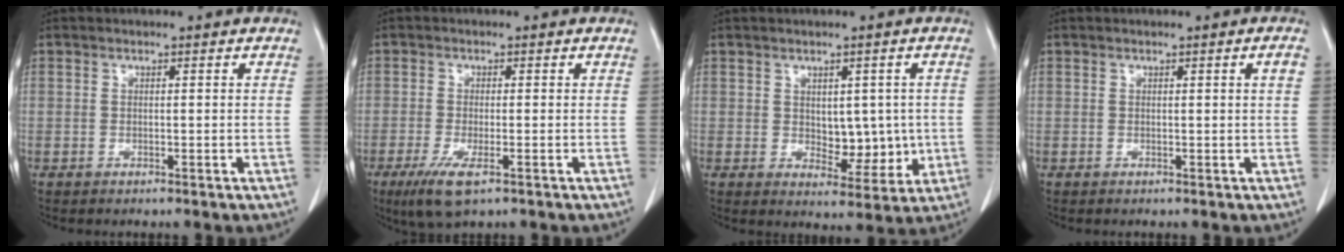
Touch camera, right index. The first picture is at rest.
{"total": 5.6, "force": [-3.1, 1.3, 4.5], "torque": [-0.090, -0.016, -0.051]}
{"total": 6.0, "force": [0.1, 3.5, 4.9], "torque": [-0.058, -0.001, 0.017]}
{"total": 1.0, "force": [0.2, -0.2, 1.0], "torque": [-0.015, 0.001, 0.003]}